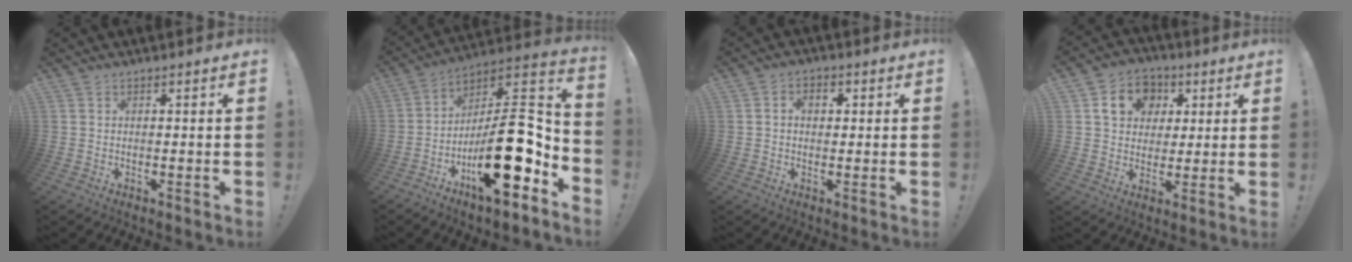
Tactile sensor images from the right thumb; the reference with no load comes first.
{"total": 23.2, "force": [-6.8, 9.0, 20.3], "torque": [-0.323, 0.025, -0.108]}
{"total": 3.3, "force": [0.4, 2.4, 2.1], "torque": [-0.026, 0.002, 0.003]}
{"total": 12.0, "force": [4.4, 9.8, 5.2], "torque": [-0.087, -0.003, 0.090]}